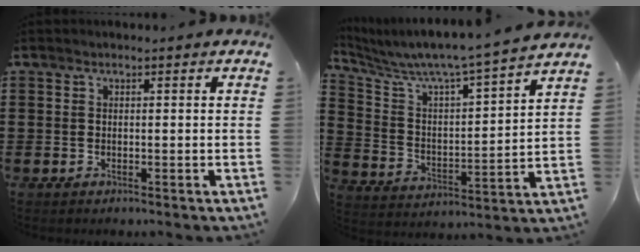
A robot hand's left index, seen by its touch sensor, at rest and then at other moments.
{"total": 6.4, "force": [5.8, -0.1, 2.7], "torque": [-0.080, -0.050, 0.089]}